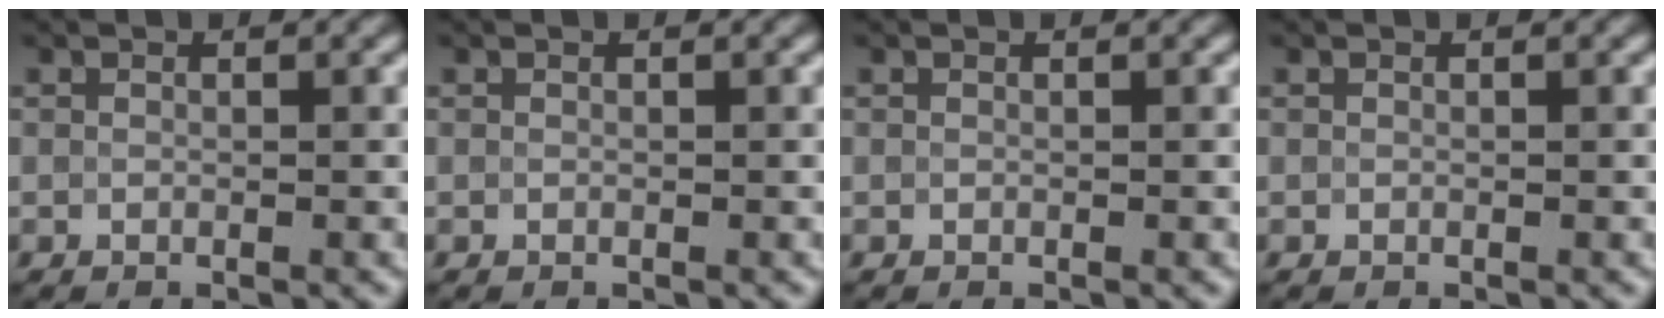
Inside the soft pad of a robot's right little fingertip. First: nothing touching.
{"total": 0.0}
{"total": 0.0}
{"total": 0.0}